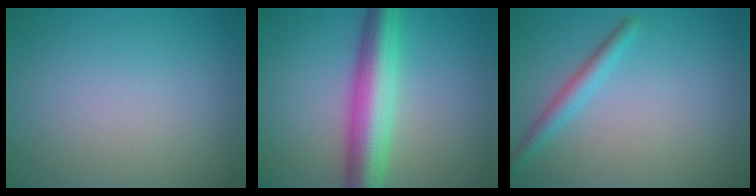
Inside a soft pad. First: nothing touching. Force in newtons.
{"total": 7.0, "press": 7.0, "slide": 0.2}
{"total": 2.1, "press": 2.1, "slide": 0.2}